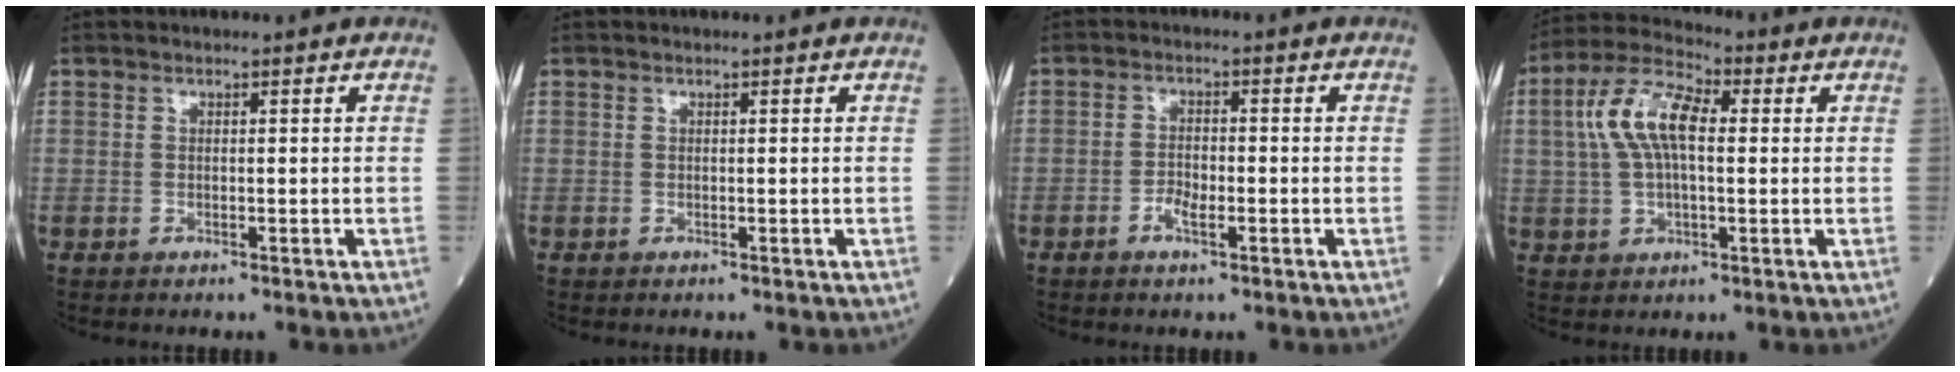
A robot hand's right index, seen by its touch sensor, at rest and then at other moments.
{"total": 0.0}
{"total": 2.6, "force": [-1.2, 0.9, 2.2], "torque": [-0.041, 0.003, -0.021]}
{"total": 10.0, "force": [1.7, 4.1, 9.0], "torque": [-0.194, 0.029, 0.027]}